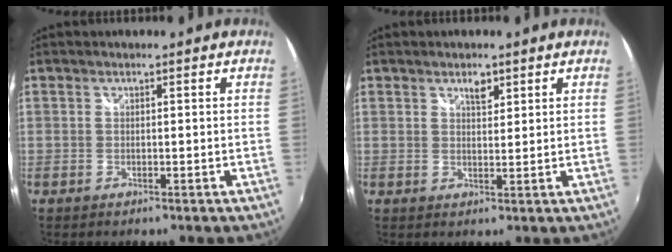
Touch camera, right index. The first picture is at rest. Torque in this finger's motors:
{"motor_torque": [0.01, 0.00, 0.00, 0.00]}